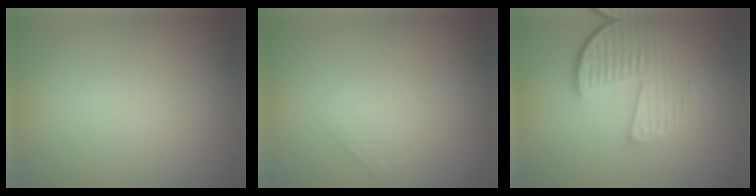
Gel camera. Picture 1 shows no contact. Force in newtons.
{"total": 1.0, "press": 1.0, "slide": 0.1}
{"total": 5.8, "press": 4.1, "slide": 4.0}